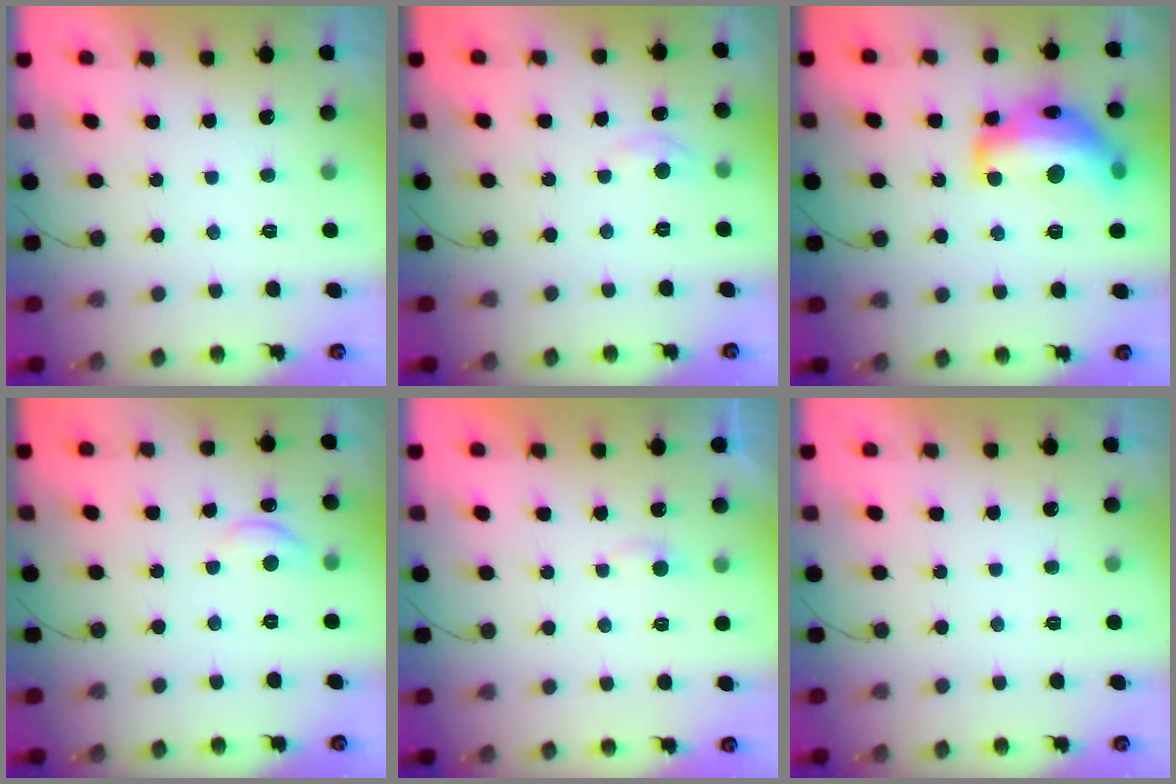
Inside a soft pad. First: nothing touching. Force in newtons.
{"total": 3.6, "press": 3.6, "slide": 0.4}
{"total": 19.0, "press": 18.9, "slide": 1.1}
{"total": 7.5, "press": 7.5, "slide": 0.7}
{"total": 2.8, "press": 2.8, "slide": 0.3}
{"total": 0.0}